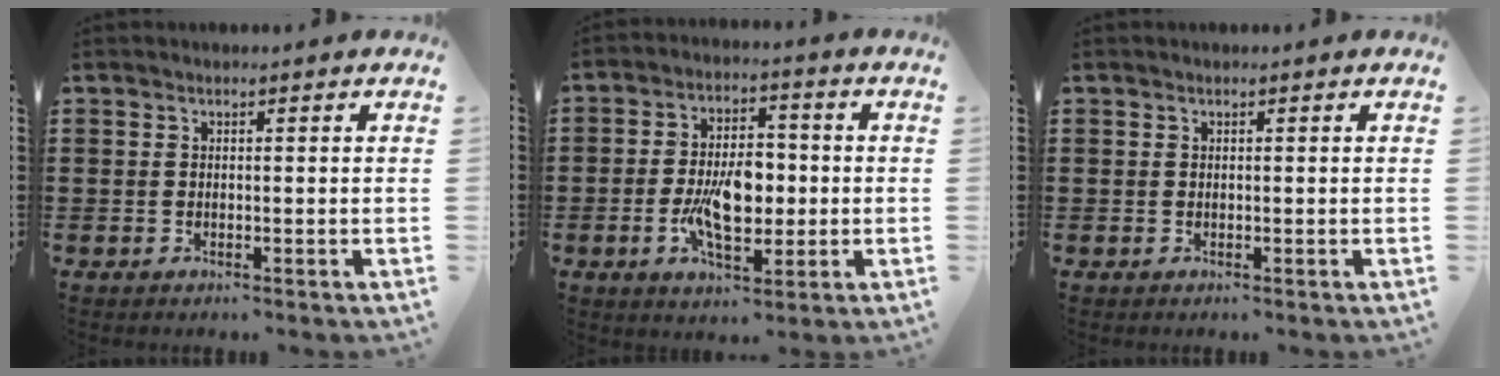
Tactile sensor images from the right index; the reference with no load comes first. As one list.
[{"total": 8.9, "force": [-1.4, 4.8, 7.4], "torque": [-0.140, 0.000, -0.032]}, {"total": 0.0}]